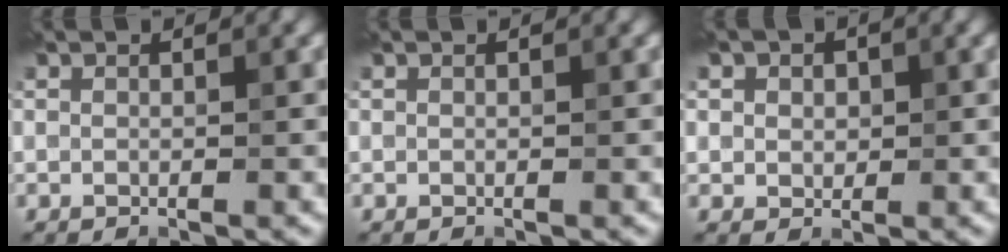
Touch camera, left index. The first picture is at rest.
{"total": 0.0}
{"total": 2.0, "force": [0.8, 1.7, 0.7], "torque": [-0.004, 0.008, 0.005]}